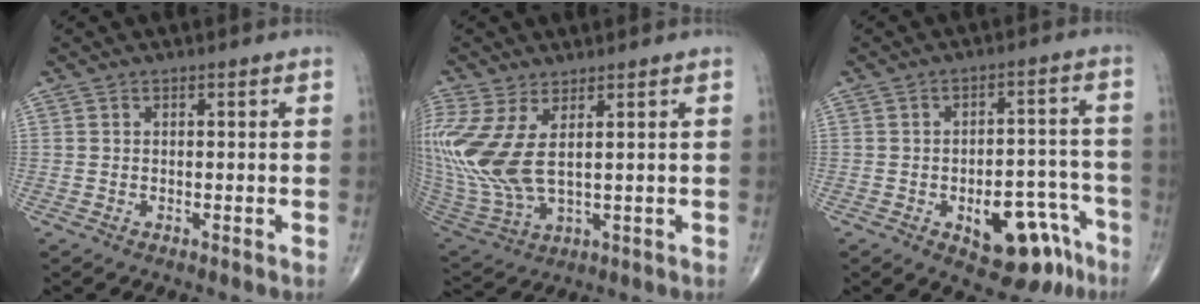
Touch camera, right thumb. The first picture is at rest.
{"total": 15.2, "force": [3.3, 7.0, 13.1], "torque": [-0.329, -0.020, 0.082]}
{"total": 13.7, "force": [-6.8, 6.9, 9.7], "torque": [-0.093, 0.053, -0.081]}